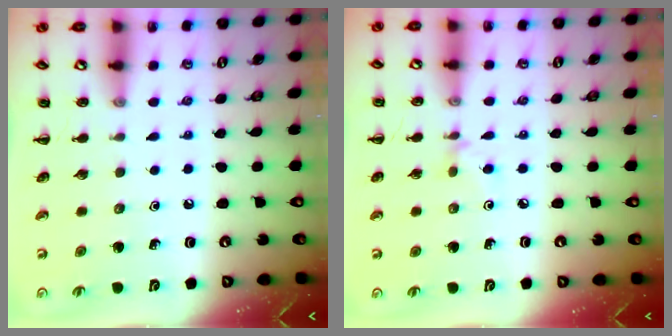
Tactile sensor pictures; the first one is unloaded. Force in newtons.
{"total": 3.2, "press": 2.9, "slide": 1.2}